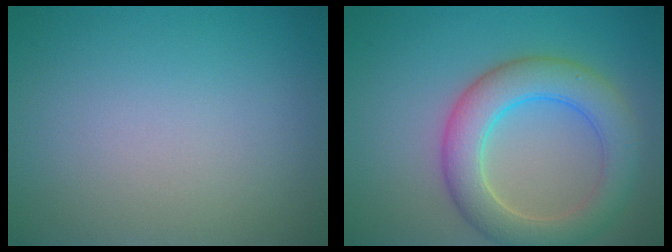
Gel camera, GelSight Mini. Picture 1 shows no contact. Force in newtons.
{"total": 6.1, "press": 6.1, "slide": 0.5}